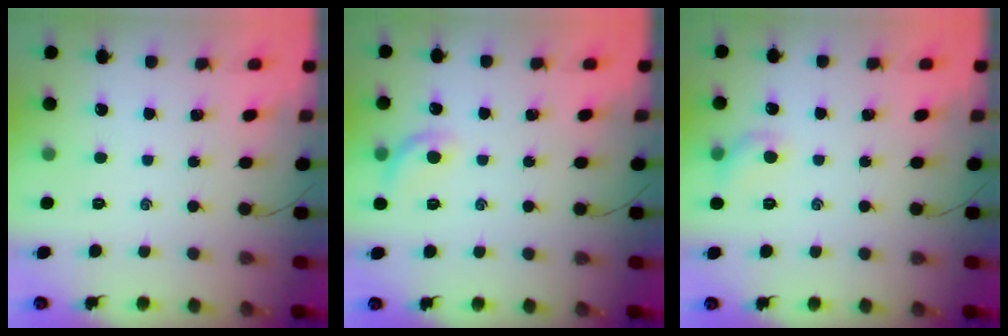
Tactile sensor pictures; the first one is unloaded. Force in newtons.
{"total": 7.9, "press": 7.8, "slide": 1.7}
{"total": 6.6, "press": 6.5, "slide": 1.4}